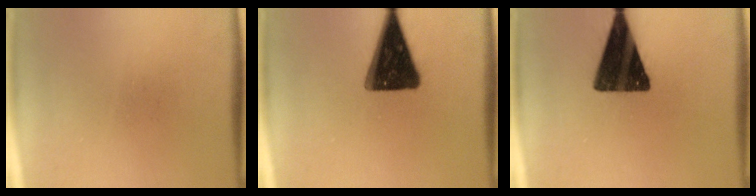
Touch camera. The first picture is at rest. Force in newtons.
{"total": 15.4}
{"total": 16.5}